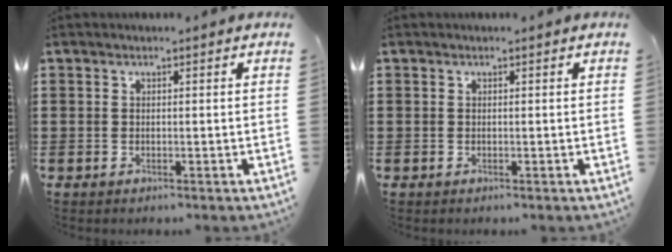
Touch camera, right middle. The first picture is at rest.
{"total": 0.0}